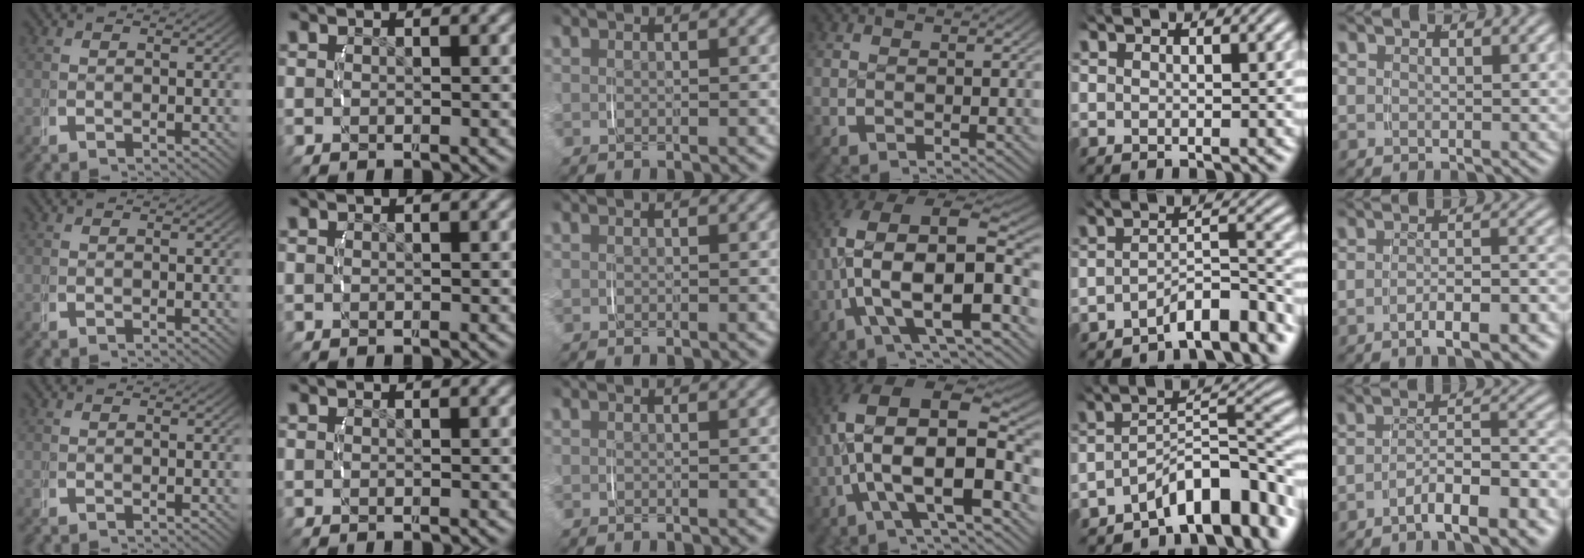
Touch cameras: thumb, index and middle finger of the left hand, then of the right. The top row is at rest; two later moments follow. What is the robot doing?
{"motion": "lift_and_place", "object": "toothpaste"}